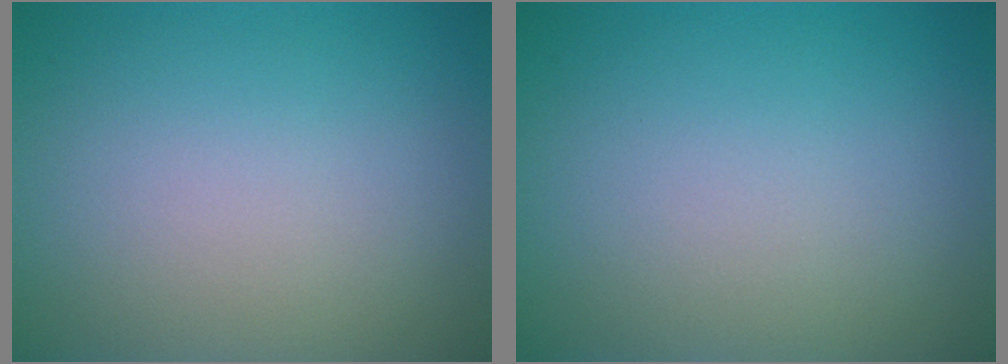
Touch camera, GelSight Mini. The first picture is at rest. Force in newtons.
{"total": 0.0}